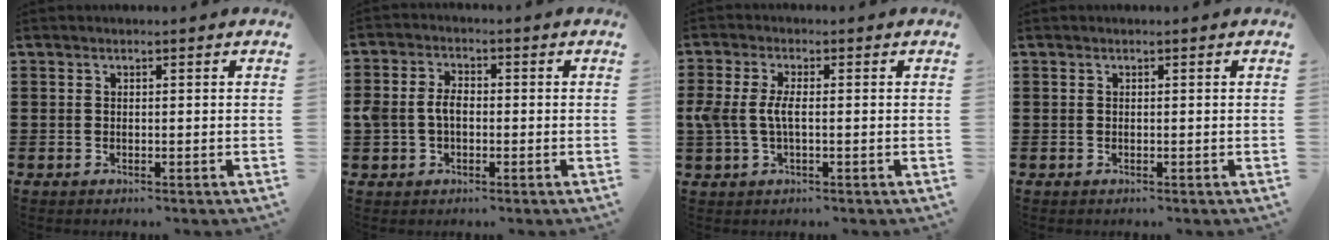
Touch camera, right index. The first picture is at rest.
{"total": 3.9, "force": [-0.5, 2.8, 2.8], "torque": [-0.077, 0.000, -0.017]}
{"total": 4.3, "force": [-0.3, 1.8, 3.8], "torque": [-0.099, -0.006, -0.015]}
{"total": 0.0}